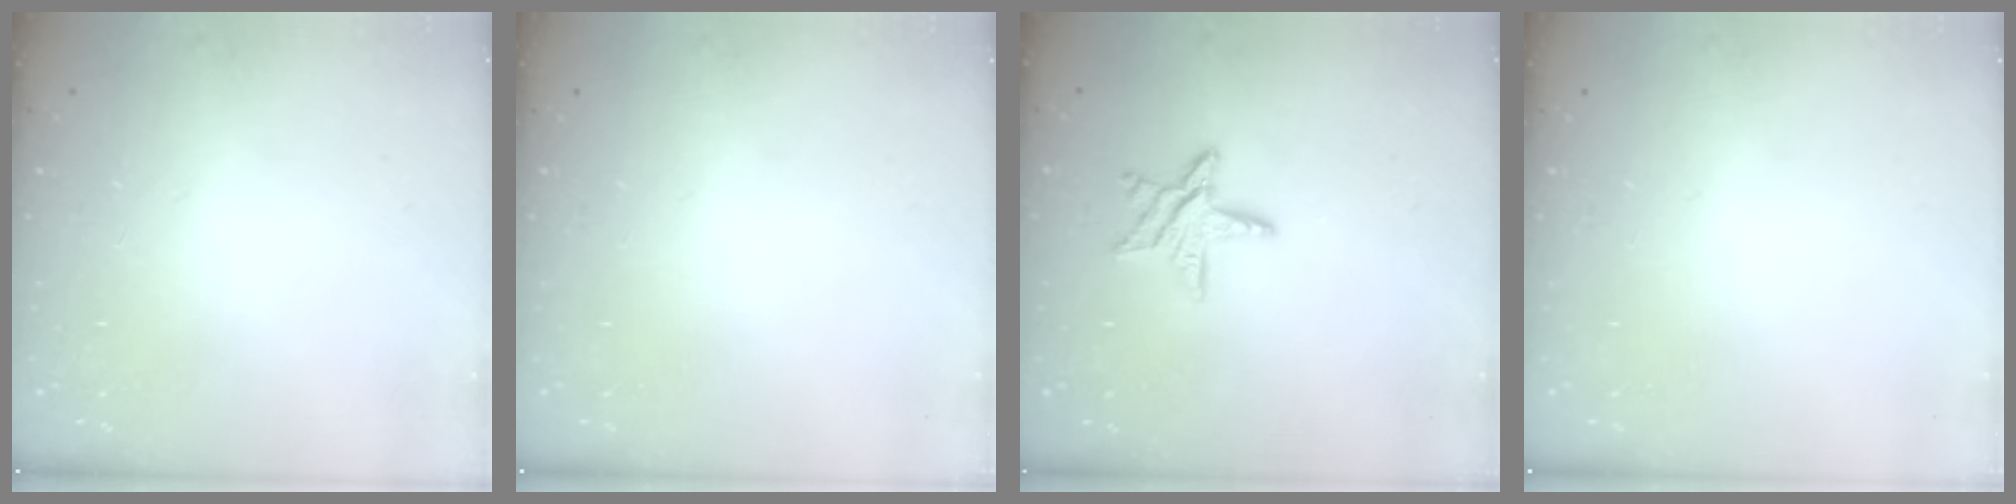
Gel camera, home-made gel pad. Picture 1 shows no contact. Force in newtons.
{"total": 0.0}
{"total": 9.9, "press": 9.9, "slide": 0.9}
{"total": 0.0}